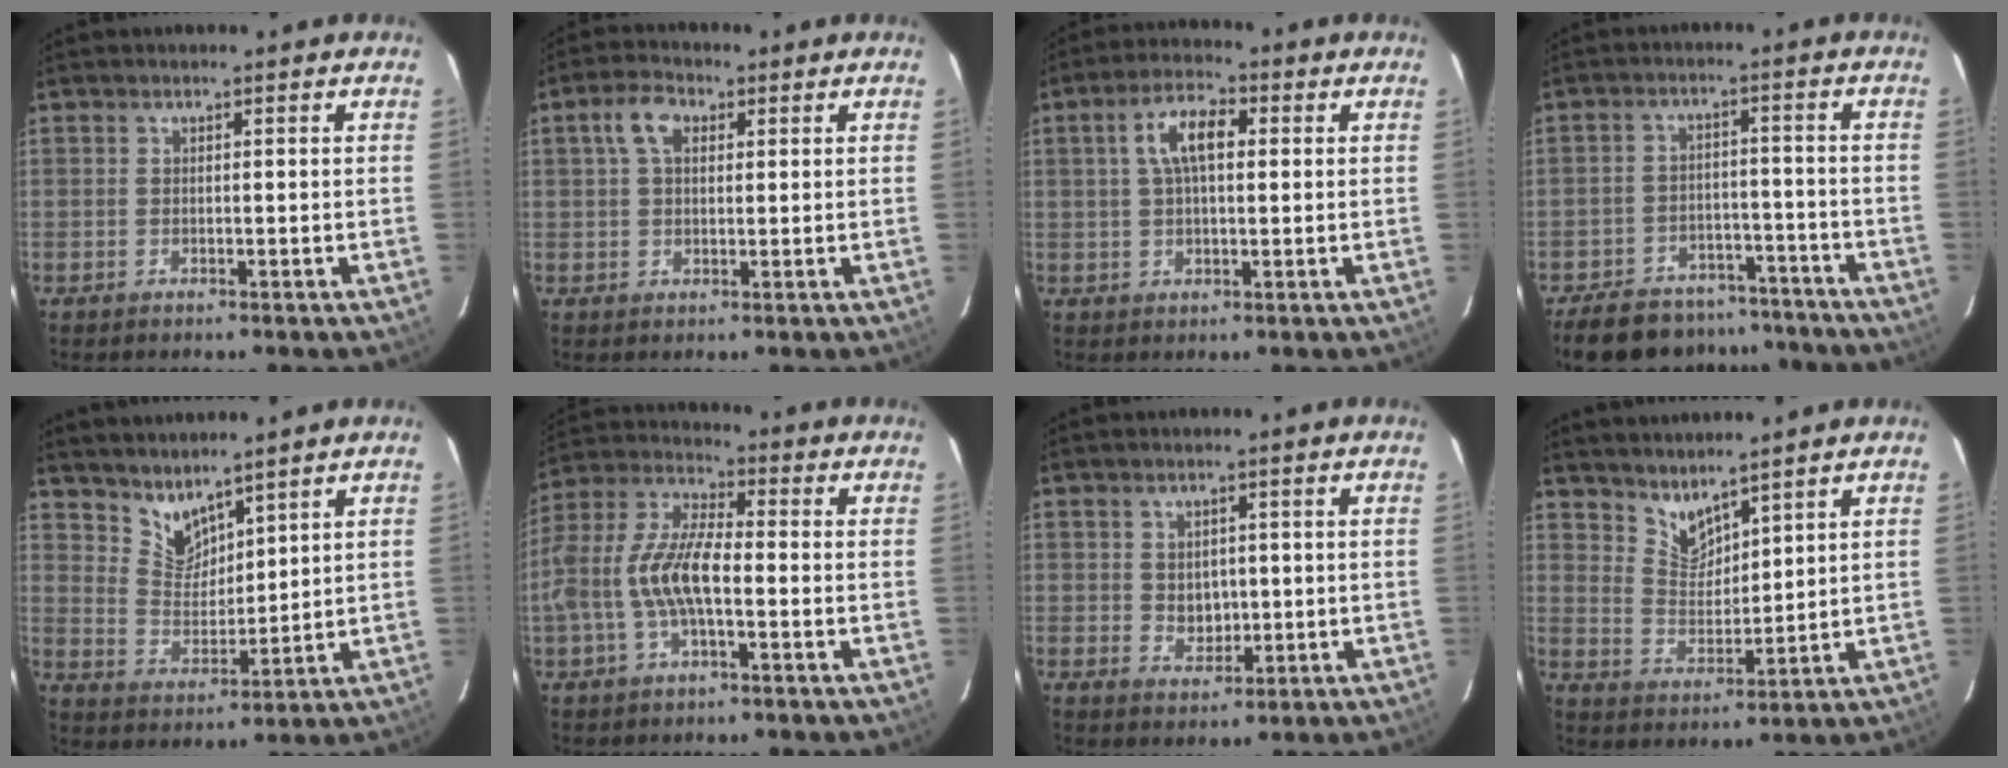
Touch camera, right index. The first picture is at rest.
{"total": 5.2, "force": [1.8, 3.3, 3.6], "torque": [-0.071, 0.019, 0.033]}
{"total": 7.3, "force": [1.6, 3.4, 6.3], "torque": [-0.119, 0.018, 0.029]}
{"total": 19.0, "force": [-15.8, 8.2, 6.8], "torque": [-0.158, 0.028, -0.209]}
{"total": 6.6, "force": [5.8, 2.6, 1.9], "torque": [-0.027, -0.004, 0.120]}
{"total": 13.1, "force": [-2.7, 4.9, 11.9], "torque": [-0.248, 0.005, -0.053]}
{"total": 4.3, "force": [0.1, 3.6, 2.3], "torque": [-0.036, 0.000, 0.010]}
{"total": 6.0, "force": [5.4, 1.9, 2.0], "torque": [-0.029, -0.005, 0.108]}